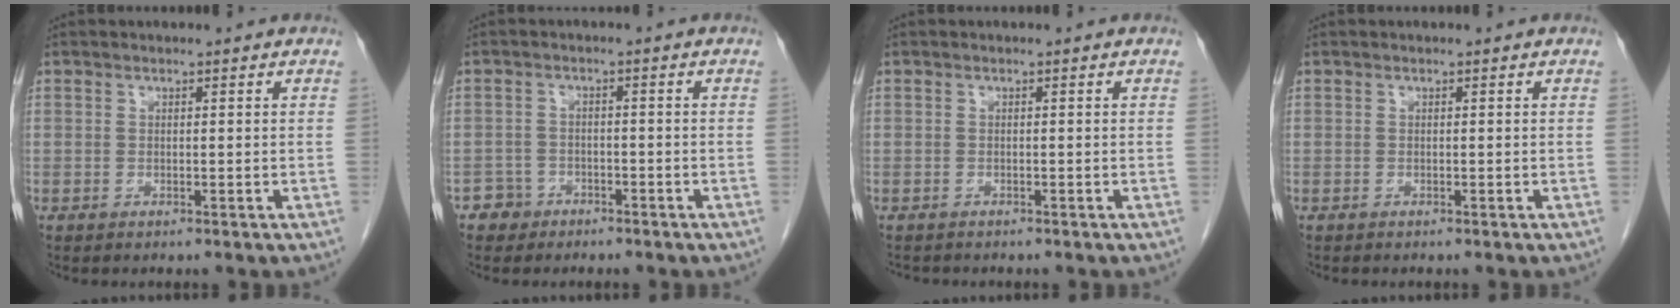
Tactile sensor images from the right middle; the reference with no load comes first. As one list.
[{"total": 2.8, "force": [-1.9, 2.0, -0.2], "torque": [0.001, 0.012, -0.033]}, {"total": 1.5, "force": [-1.4, 0.5, 0.3], "torque": [-0.013, -0.003, -0.020]}, {"total": 0.0}]